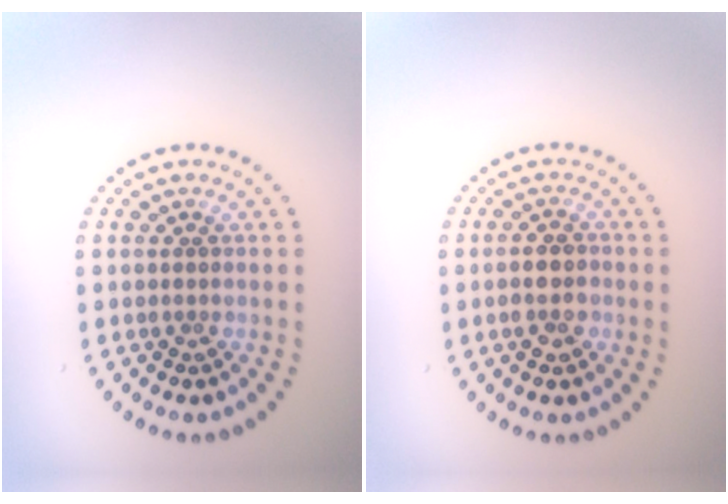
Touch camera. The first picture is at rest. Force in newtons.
{"total": 2.6, "press": 2.5, "slide": 0.6}